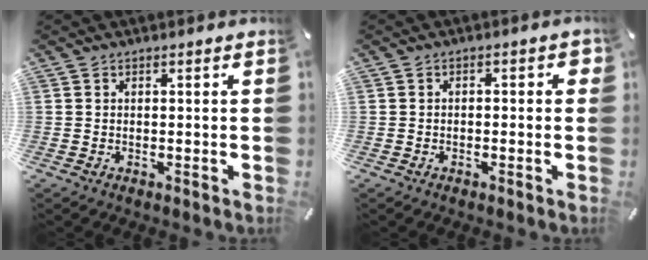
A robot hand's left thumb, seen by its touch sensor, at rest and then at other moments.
{"total": 2.0, "force": [-1.1, 0.9, 1.3], "torque": [-0.022, 0.009, -0.022]}